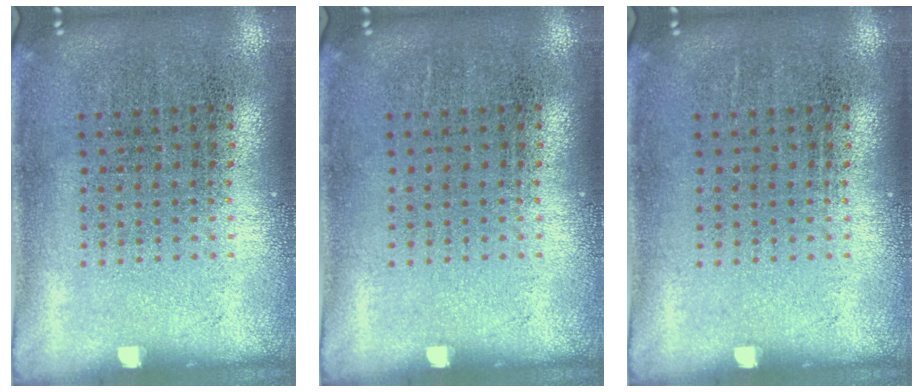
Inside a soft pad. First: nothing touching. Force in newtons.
{"total": 0.0}
{"total": 0.0}